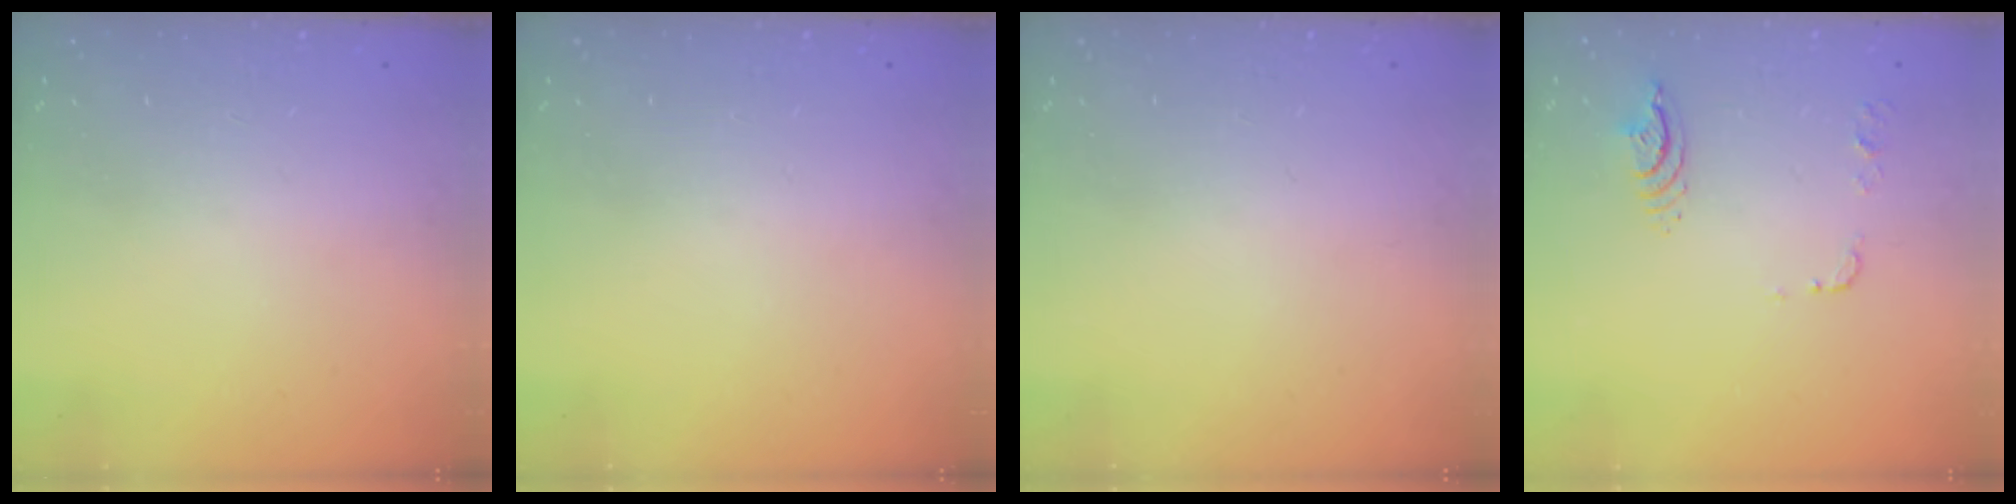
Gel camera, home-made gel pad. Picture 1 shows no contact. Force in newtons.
{"total": 0.0}
{"total": 0.0}
{"total": 8.3, "press": 8.3, "slide": 0.8}